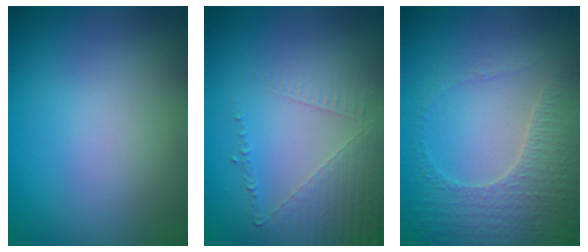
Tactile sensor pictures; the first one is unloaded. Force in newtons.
{"total": 5.2, "press": 3.1, "slide": 4.2}
{"total": 3.3, "press": 3.1, "slide": 1.0}